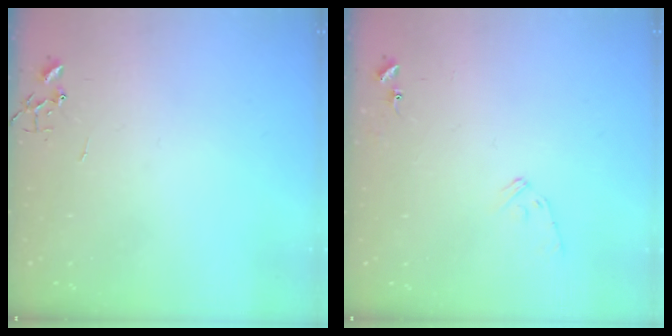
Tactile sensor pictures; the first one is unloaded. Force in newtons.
{"total": 8.2, "press": 8.2, "slide": 0.3}